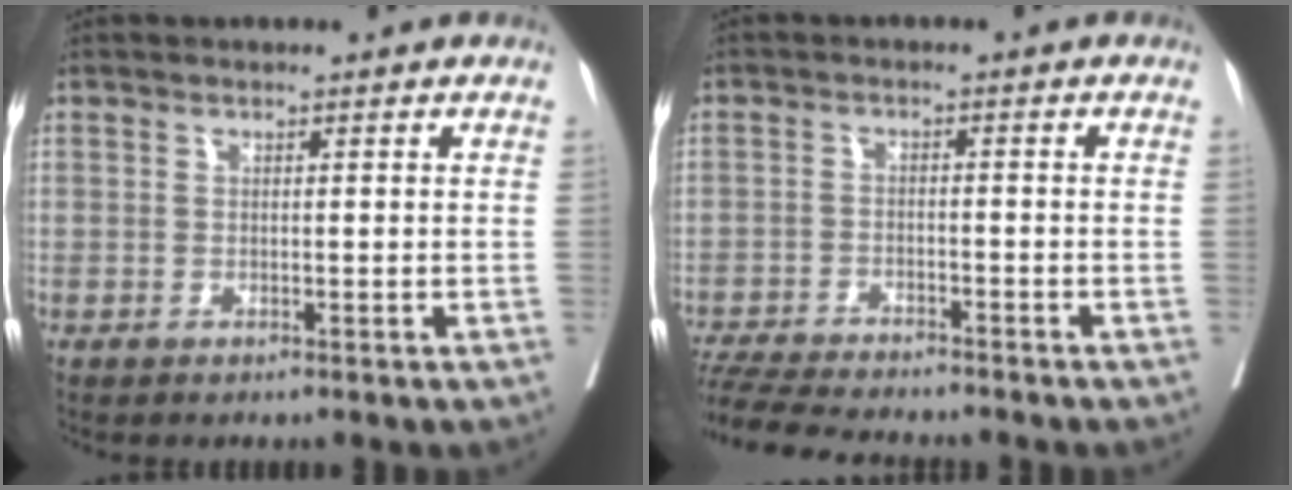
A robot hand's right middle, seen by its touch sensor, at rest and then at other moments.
{"total": 11.6, "force": [-10.7, 1.1, 4.6], "torque": [-0.070, -0.013, -0.167]}